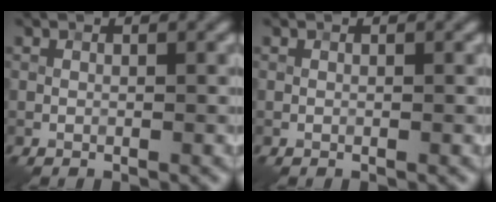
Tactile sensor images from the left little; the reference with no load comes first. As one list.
[{"total": 0.0}]